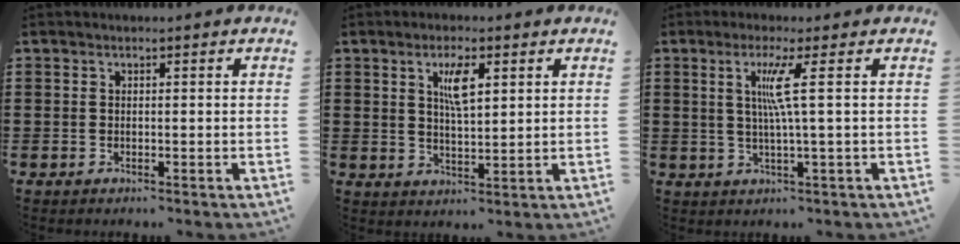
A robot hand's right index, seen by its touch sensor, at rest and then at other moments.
{"total": 4.8, "force": [1.9, 1.5, 4.1], "torque": [-0.080, 0.006, 0.029]}
{"total": 5.4, "force": [1.1, -0.9, 5.2], "torque": [-0.104, -0.006, 0.011]}